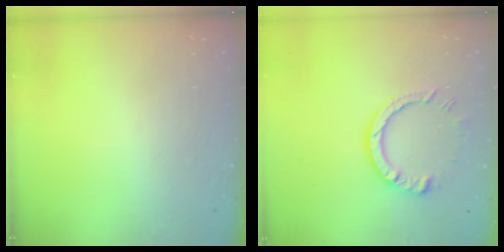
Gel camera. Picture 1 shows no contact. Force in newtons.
{"total": 9.1, "press": 9.1, "slide": 0.7}